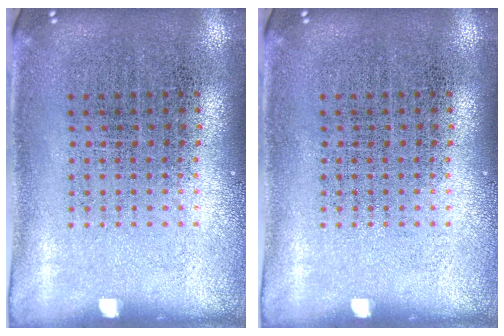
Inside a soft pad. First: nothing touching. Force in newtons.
{"total": 0.0}